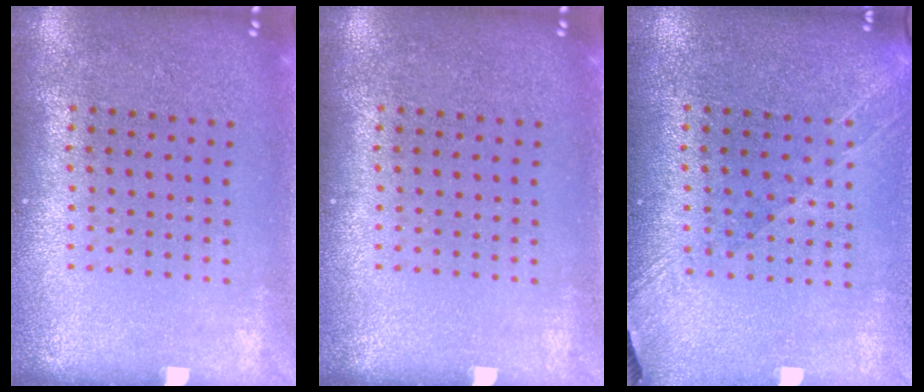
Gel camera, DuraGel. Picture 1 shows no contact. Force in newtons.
{"total": 0.0}
{"total": 1.3, "press": 1.2, "slide": 0.6}